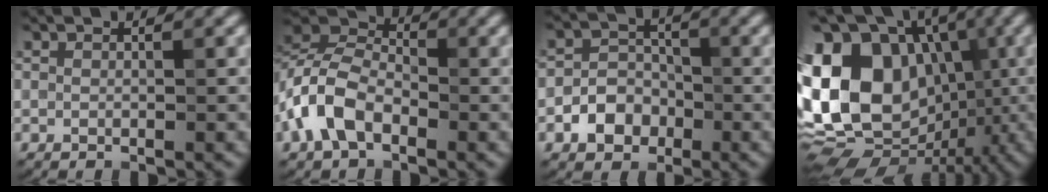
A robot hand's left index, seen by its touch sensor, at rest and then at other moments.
{"total": 6.5, "force": [-3.0, 3.8, 4.3], "torque": [-0.099, 0.012, -0.074]}
{"total": 3.2, "force": [-1.4, 2.4, 1.6], "torque": [-0.012, 0.010, -0.029]}
{"total": 18.9, "force": [0.9, 14.0, 12.7], "torque": [-0.246, 0.034, 0.025]}